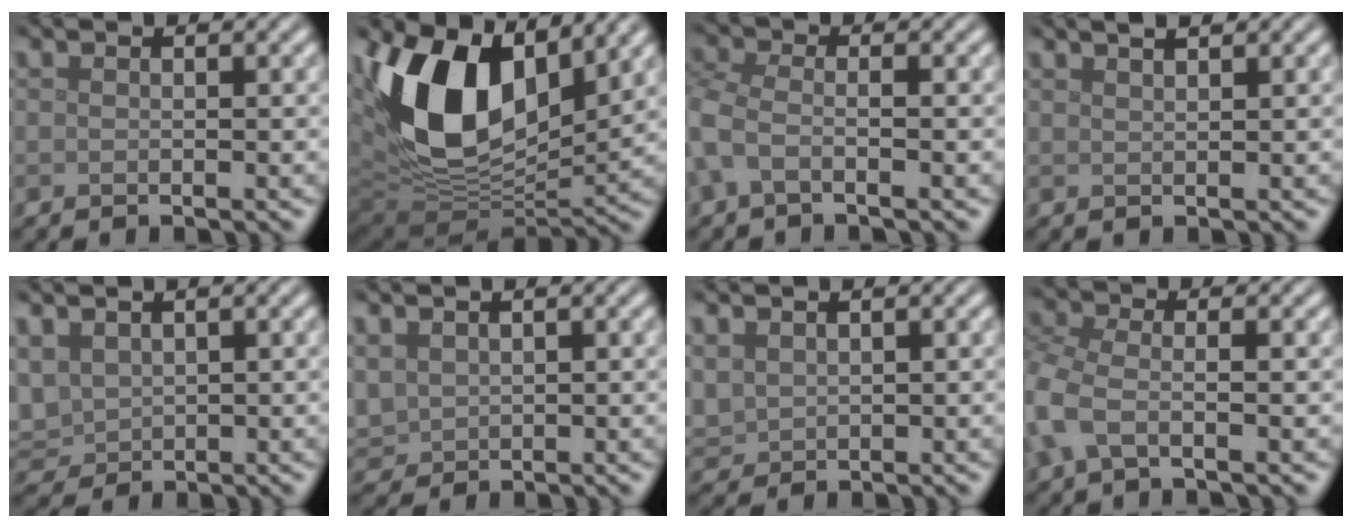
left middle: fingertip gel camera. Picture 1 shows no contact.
{"total": 14.6, "force": [4.6, 8.7, 10.9], "torque": [-0.218, 0.000, 0.080]}
{"total": 2.6, "force": [-0.8, 1.2, 2.2], "torque": [-0.059, -0.002, -0.030]}
{"total": 2.5, "force": [1.7, 0.9, 1.5], "torque": [-0.003, 0.009, 0.003]}
{"total": 3.1, "force": [1.4, 2.2, 1.8], "torque": [-0.050, 0.002, 0.031]}
{"total": 2.3, "force": [1.0, 1.7, 1.1], "torque": [-0.035, 0.001, 0.027]}
{"total": 2.0, "force": [1.2, 1.4, 0.9], "torque": [-0.027, 0.002, 0.031]}
{"total": 3.4, "force": [-0.7, 1.6, 3.0], "torque": [-0.079, -0.003, -0.026]}